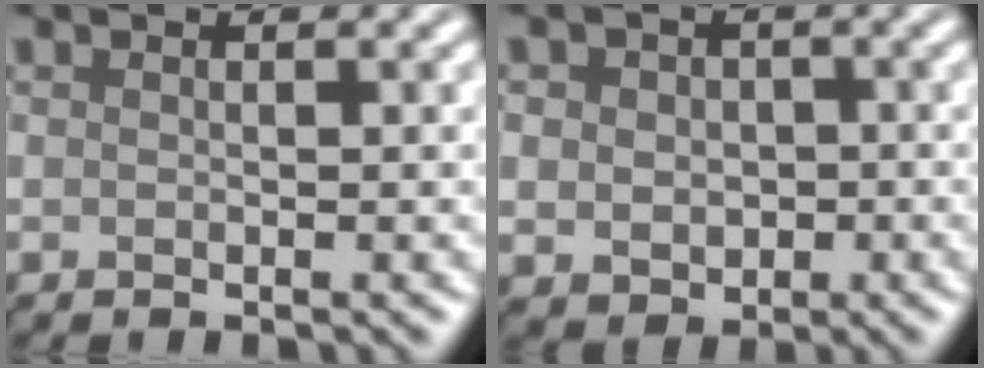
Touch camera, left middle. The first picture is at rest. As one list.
[{"total": 4.2, "force": [0.2, 3.7, 2.1], "torque": [-0.031, 0.011, -0.012]}]